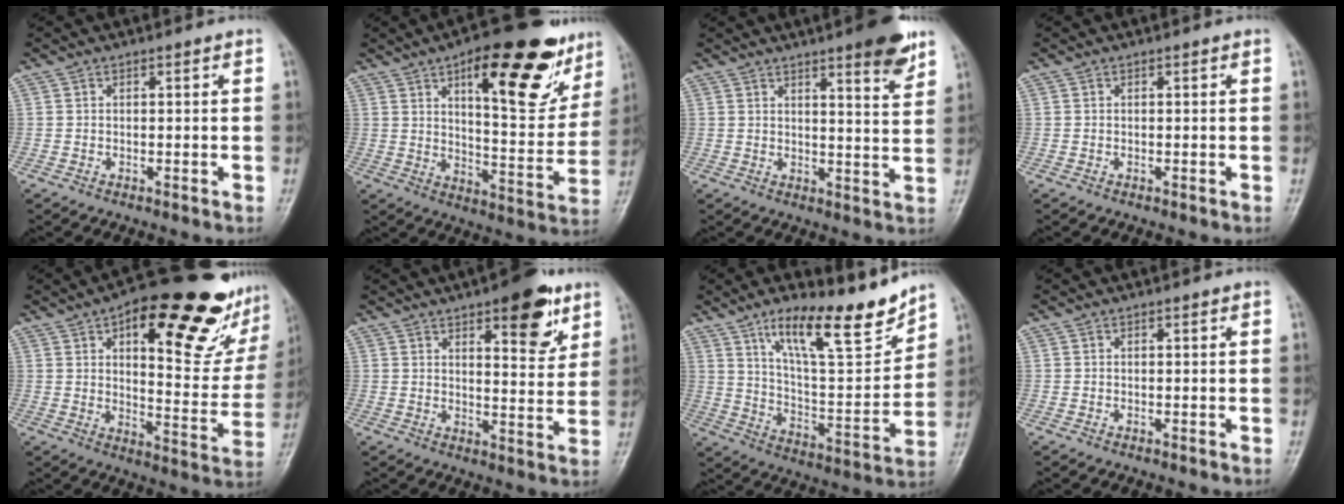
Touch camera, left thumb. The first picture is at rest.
{"total": 22.6, "force": [11.9, 8.4, 17.3], "torque": [-0.196, -0.044, 0.176]}
{"total": 8.4, "force": [5.7, 1.3, 6.1], "torque": [-0.067, -0.034, 0.073]}
{"total": 0.0}
{"total": 27.1, "force": [14.5, 9.9, 20.6], "torque": [-0.232, -0.032, 0.204]}
{"total": 11.8, "force": [6.7, 4.4, 8.7], "torque": [-0.086, -0.034, 0.091]}
{"total": 18.6, "force": [13.0, 5.0, 12.3], "torque": [-0.159, -0.081, 0.223]}
{"total": 0.0}